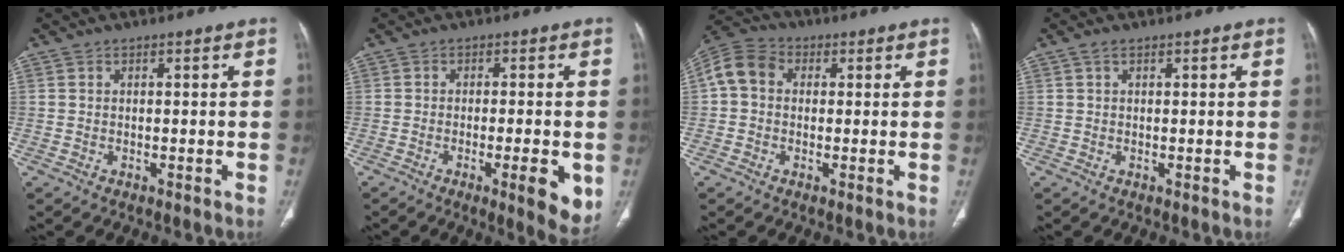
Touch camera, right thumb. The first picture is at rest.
{"total": 8.1, "force": [-2.4, 1.7, 7.5], "torque": [-0.096, -0.014, -0.032]}
{"total": 7.7, "force": [0.8, 6.1, 4.5], "torque": [-0.085, 0.027, 0.005]}
{"total": 1.0, "force": [0.5, 0.5, 0.7], "torque": [-0.016, 0.007, 0.009]}